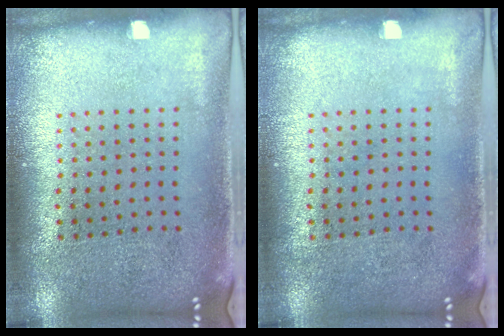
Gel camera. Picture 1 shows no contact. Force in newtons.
{"total": 0.0}